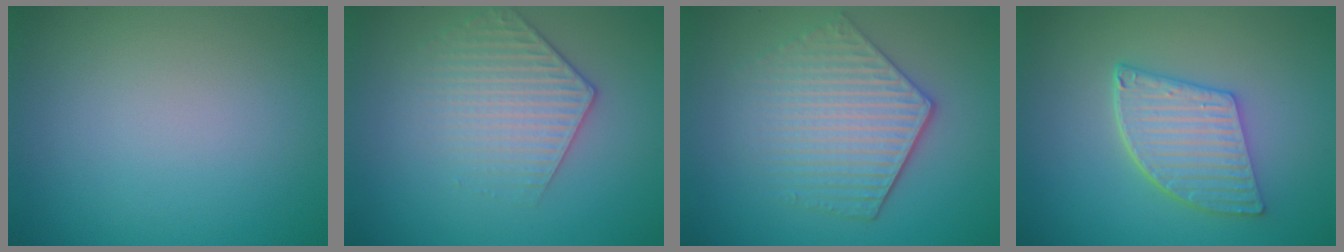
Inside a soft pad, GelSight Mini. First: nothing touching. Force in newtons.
{"total": 3.1, "press": 3.0, "slide": 0.9}
{"total": 5.0, "press": 4.0, "slide": 3.1}
{"total": 5.4, "press": 4.3, "slide": 3.2}